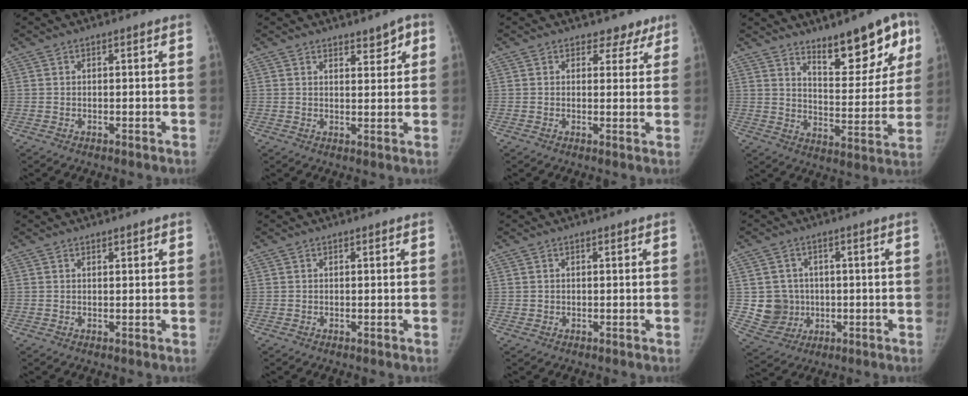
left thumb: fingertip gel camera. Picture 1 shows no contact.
{"total": 3.9, "force": [2.5, 1.9, 2.3], "torque": [-0.008, -0.014, 0.035]}
{"total": 3.7, "force": [2.7, 2.5, 0.4], "torque": [0.023, -0.017, 0.025]}
{"total": 15.5, "force": [9.6, 5.7, 10.8], "torque": [-0.095, -0.059, 0.147]}
{"total": 0.7, "force": [0.6, 0.2, 0.4], "torque": [-0.004, -0.002, 0.009]}
{"total": 0.0}
{"total": 0.5, "force": [0.1, 0.5, 0.1], "torque": [0.002, 0.002, 0.002]}
{"total": 7.6, "force": [0.0, 7.4, 1.8], "torque": [0.001, 0.007, 0.011]}